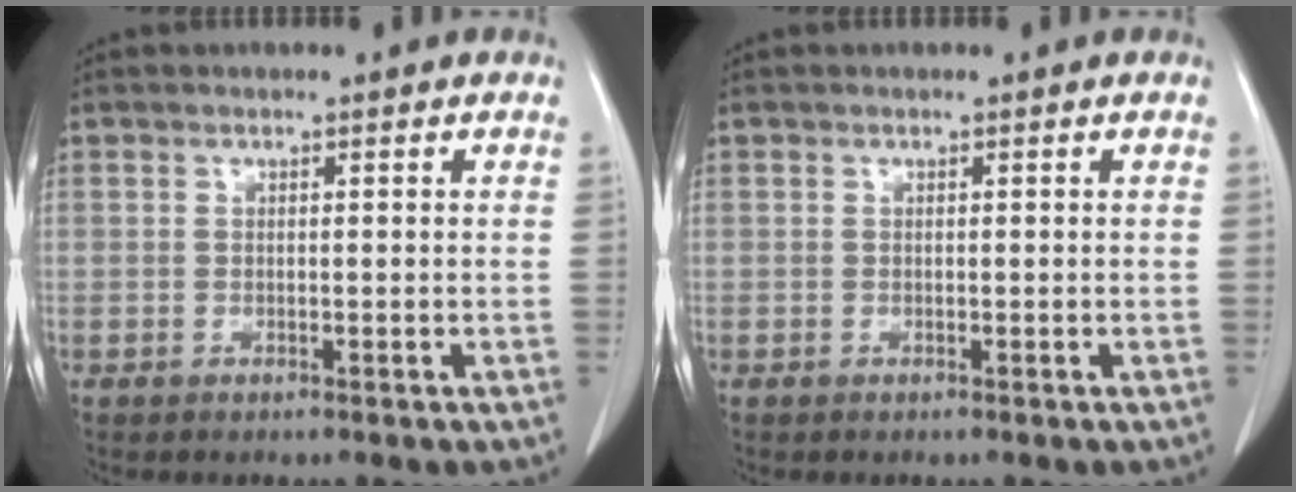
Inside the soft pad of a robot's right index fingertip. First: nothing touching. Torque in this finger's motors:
{"motor_torque": [0.00, 0.00, 0.00, 0.00]}